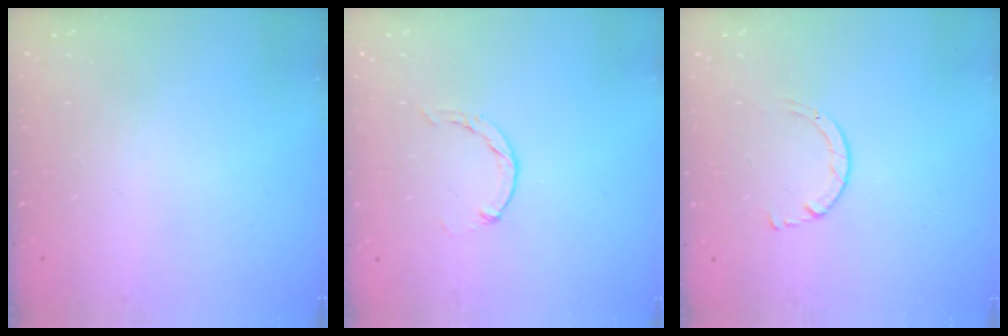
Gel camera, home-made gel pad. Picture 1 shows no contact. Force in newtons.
{"total": 0.0}
{"total": 2.7, "press": 2.7, "slide": 0.3}